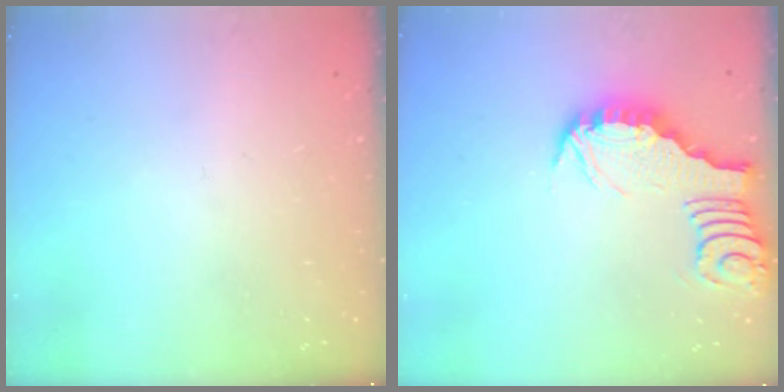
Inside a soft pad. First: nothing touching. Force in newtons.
{"total": 3.4, "press": 3.3, "slide": 0.4}